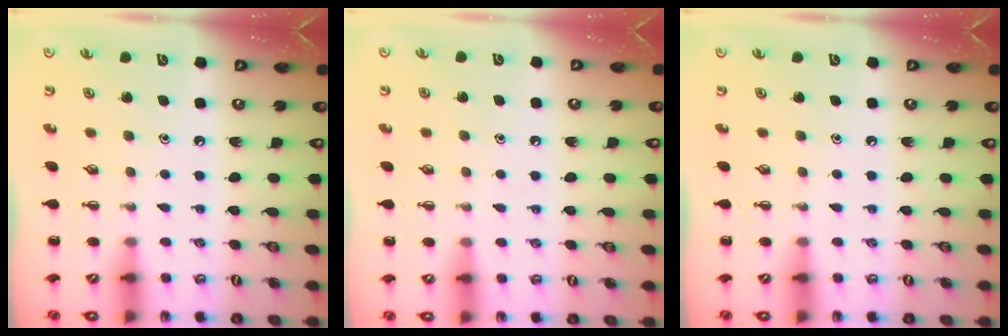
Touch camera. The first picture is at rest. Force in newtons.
{"total": 4.1, "press": 3.8, "slide": 1.6}
{"total": 0.0}